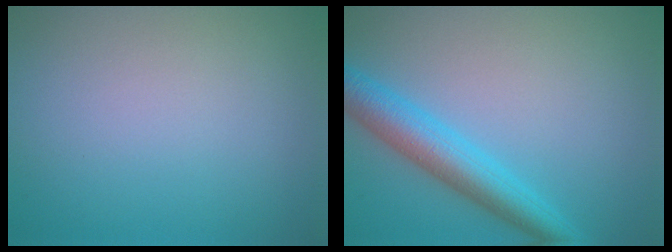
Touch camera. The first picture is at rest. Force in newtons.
{"total": 4.9, "press": 4.9, "slide": 0.1}